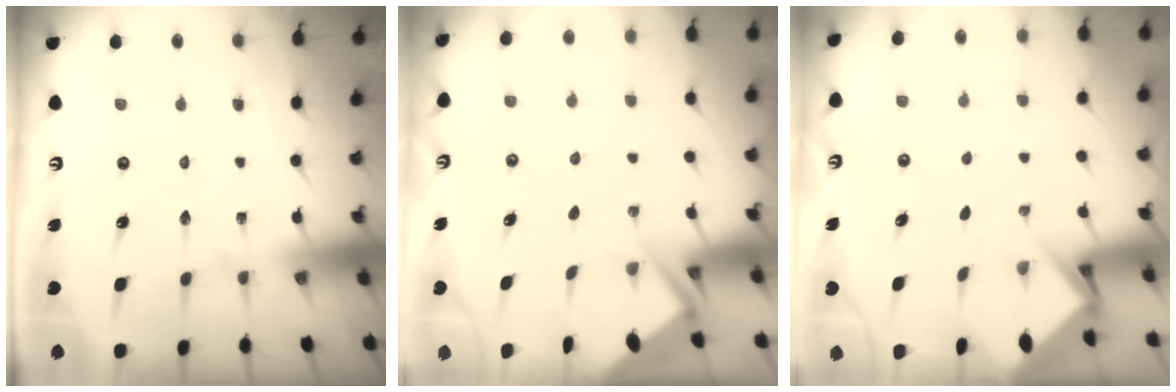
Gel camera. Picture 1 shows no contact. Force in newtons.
{"total": 2.9, "press": 2.9, "slide": 0.4}
{"total": 2.9, "press": 2.9, "slide": 0.2}